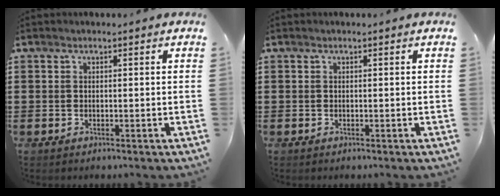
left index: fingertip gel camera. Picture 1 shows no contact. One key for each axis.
{"total": 0.0}